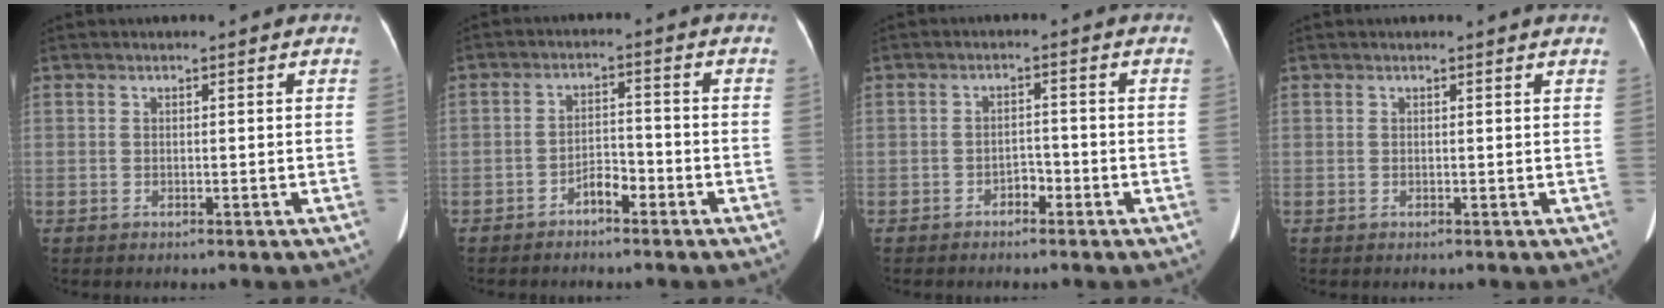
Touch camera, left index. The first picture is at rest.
{"total": 3.3, "force": [-2.4, 1.2, 1.9], "torque": [-0.035, 0.009, -0.043]}
{"total": 2.1, "force": [-1.4, 1.1, 1.0], "torque": [-0.012, 0.005, -0.023]}
{"total": 0.9, "force": [0.8, -0.1, 0.2], "torque": [-0.012, -0.002, 0.009]}